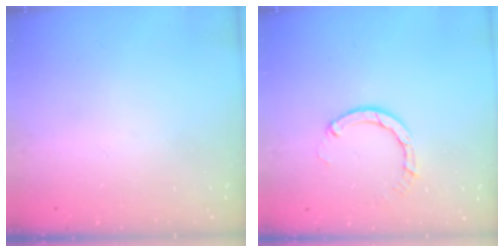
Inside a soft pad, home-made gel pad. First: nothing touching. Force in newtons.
{"total": 3.9, "press": 3.9, "slide": 0.4}